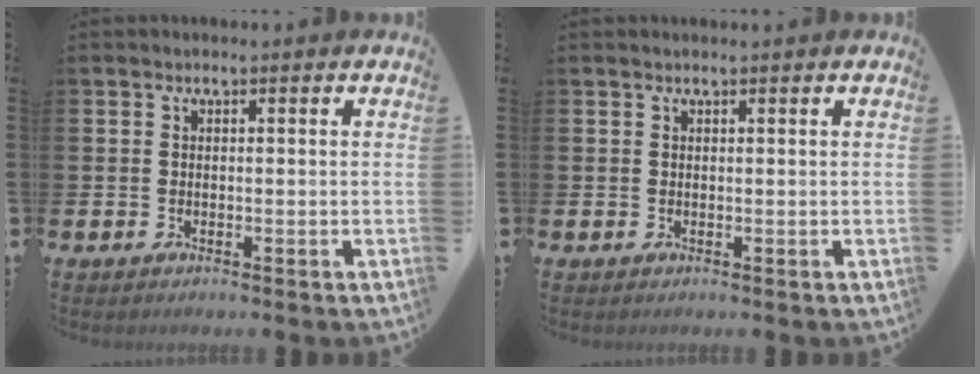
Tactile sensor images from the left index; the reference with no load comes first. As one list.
[{"total": 0.0}]